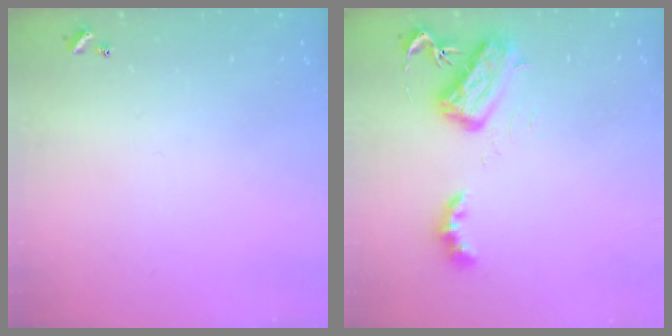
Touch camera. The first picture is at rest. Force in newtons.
{"total": 6.1, "press": 6.0, "slide": 0.5}